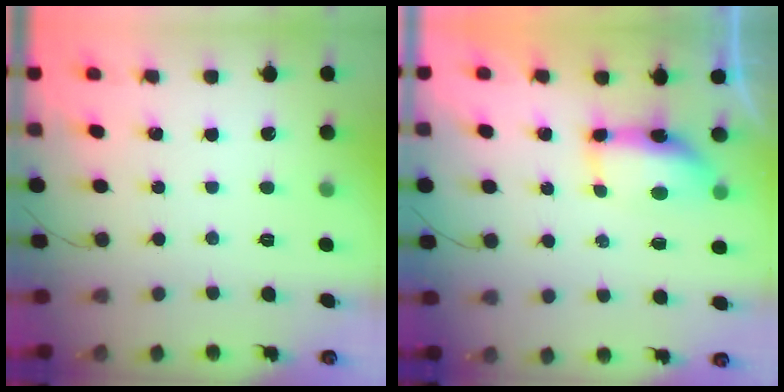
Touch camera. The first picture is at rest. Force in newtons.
{"total": 7.3, "press": 7.3, "slide": 0.8}